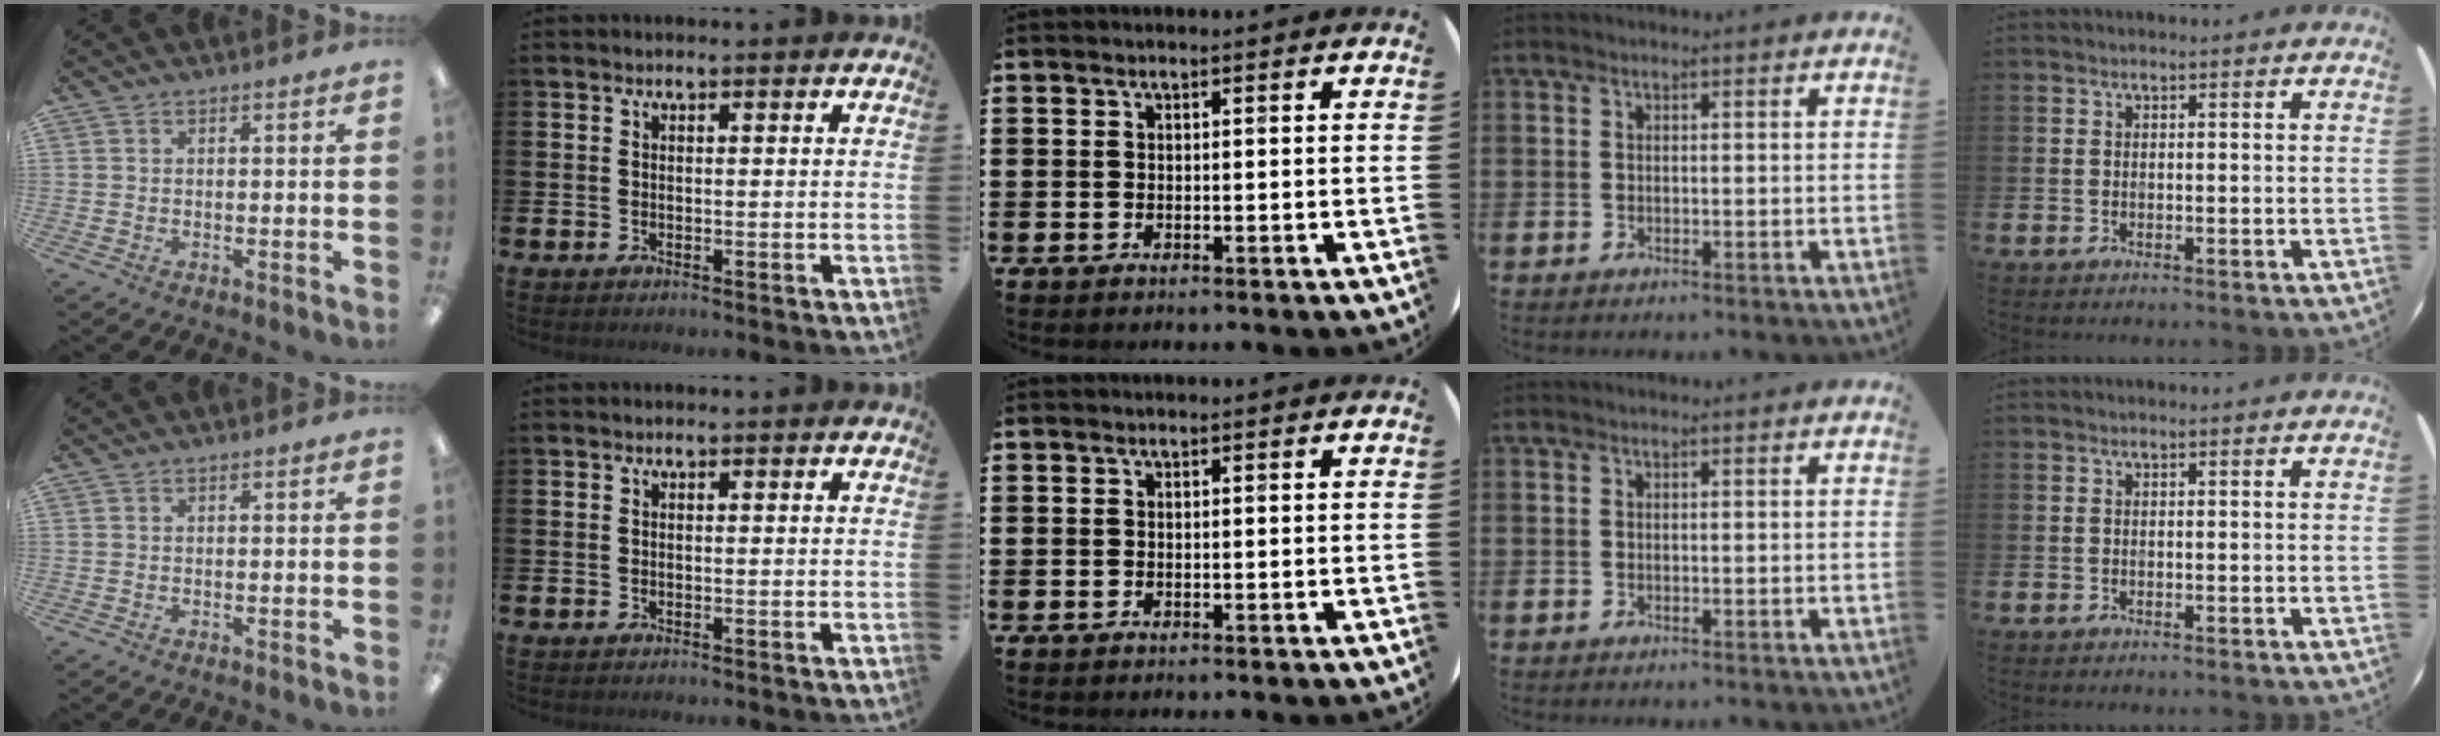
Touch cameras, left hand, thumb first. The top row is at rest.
{}